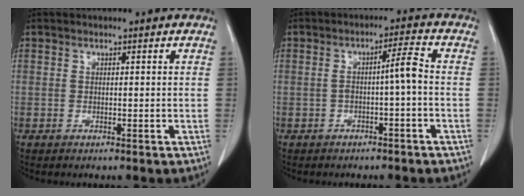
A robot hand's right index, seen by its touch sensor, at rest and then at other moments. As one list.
[{"total": 3.7, "force": [-0.7, 0.0, 3.6], "torque": [-0.059, 0.015, -0.010]}]